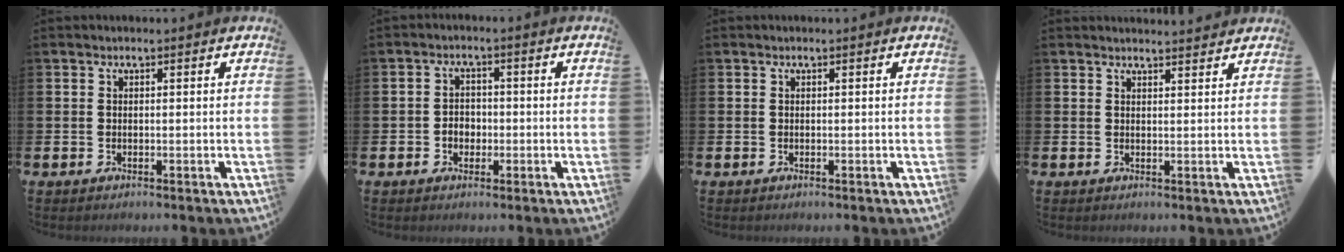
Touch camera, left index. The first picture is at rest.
{"total": 2.6, "force": [-0.8, 2.1, 1.3], "torque": [-0.019, 0.003, -0.020]}
{"total": 0.0}
{"total": 1.8, "force": [1.8, 0.0, -0.1], "torque": [0.008, -0.014, 0.031]}